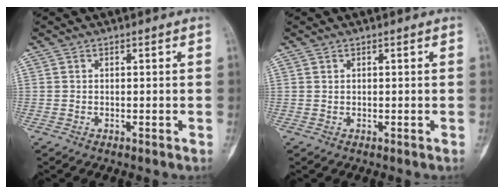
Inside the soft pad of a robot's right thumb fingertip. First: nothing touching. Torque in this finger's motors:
{"motor_torque": [-0.11, 0.12, 0.09, 0.41, 0.00]}